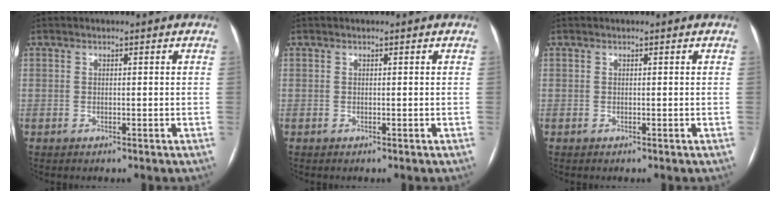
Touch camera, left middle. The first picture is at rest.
{"total": 0.0}
{"total": 0.0}